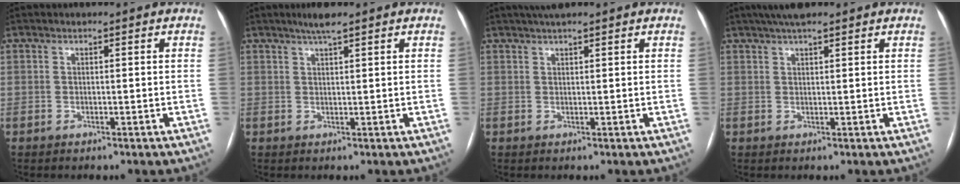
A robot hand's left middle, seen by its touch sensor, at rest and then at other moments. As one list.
[{"total": 2.7, "force": [2.0, 0.0, 1.8], "torque": [-0.039, 0.006, 0.038]}, {"total": 3.9, "force": [3.1, 0.2, 2.2], "torque": [-0.033, 0.026, 0.054]}, {"total": 5.4, "force": [4.3, 0.8, 3.2], "torque": [-0.052, 0.029, 0.072]}]